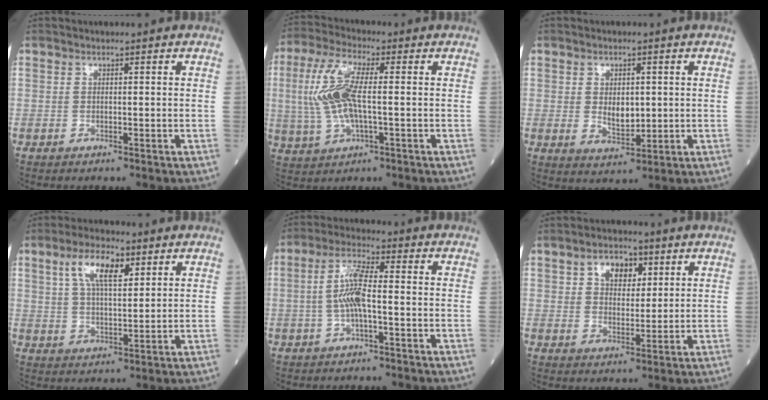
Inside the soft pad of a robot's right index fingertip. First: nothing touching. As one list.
[{"total": 10.2, "force": [0.3, 2.9, 9.8], "torque": [-0.228, 0.008, 0.007]}, {"total": 4.5, "force": [0.4, 2.4, 3.8], "torque": [-0.064, -0.007, 0.014]}, {"total": 8.0, "force": [3.8, 2.8, 6.5], "torque": [-0.128, 0.014, 0.071]}, {"total": 6.6, "force": [-0.7, 1.2, 6.5], "torque": [-0.138, 0.010, -0.019]}, {"total": 5.7, "force": [2.5, 3.6, 3.7], "torque": [-0.059, 0.012, 0.043]}]